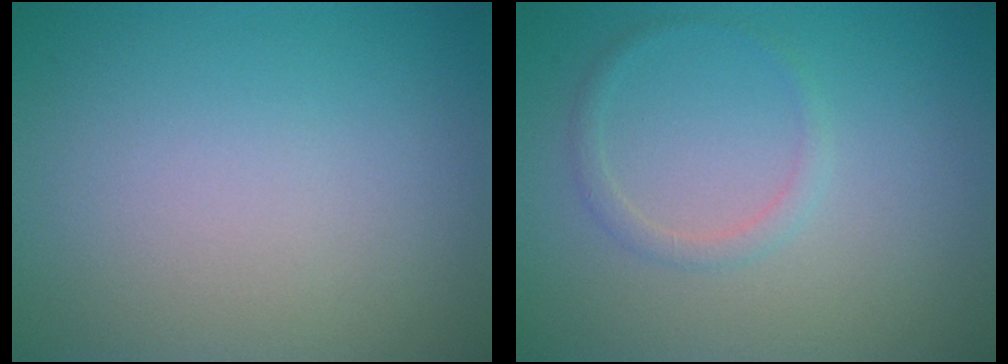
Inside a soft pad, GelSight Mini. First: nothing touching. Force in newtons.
{"total": 1.2, "press": 1.2, "slide": 0.2}